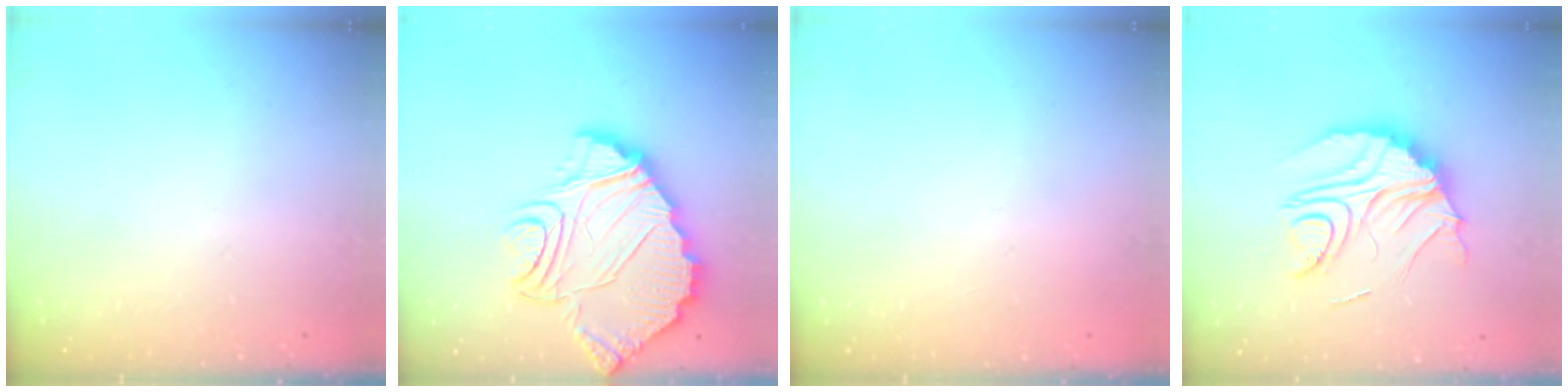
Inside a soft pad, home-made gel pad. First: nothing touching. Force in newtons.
{"total": 14.2, "press": 14.1, "slide": 1.5}
{"total": 2.1, "press": 2.1, "slide": 0.1}
{"total": 20.0, "press": 20.0, "slide": 1.5}